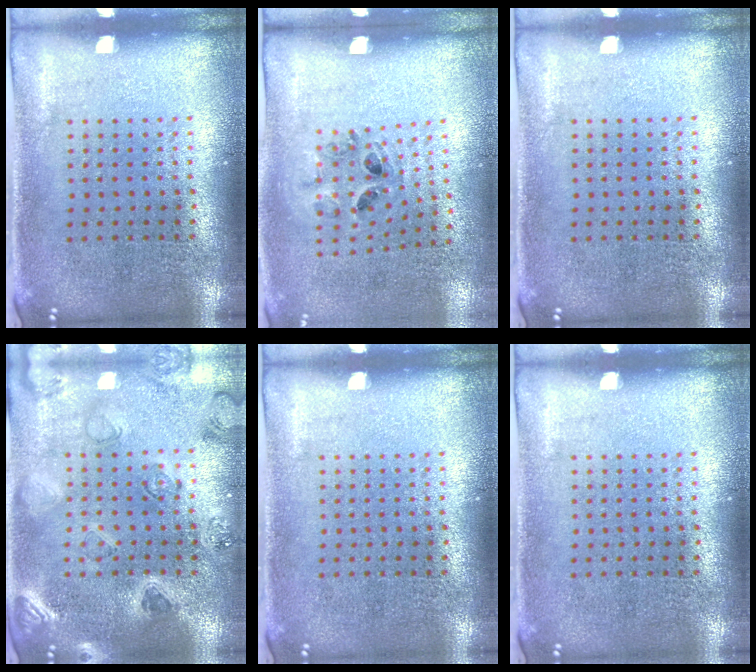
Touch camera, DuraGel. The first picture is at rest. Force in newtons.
{"total": 1.1, "press": 0.9, "slide": 0.7}
{"total": 0.0}
{"total": 0.8, "press": 0.7, "slide": 0.3}
{"total": 0.0}
{"total": 0.0}